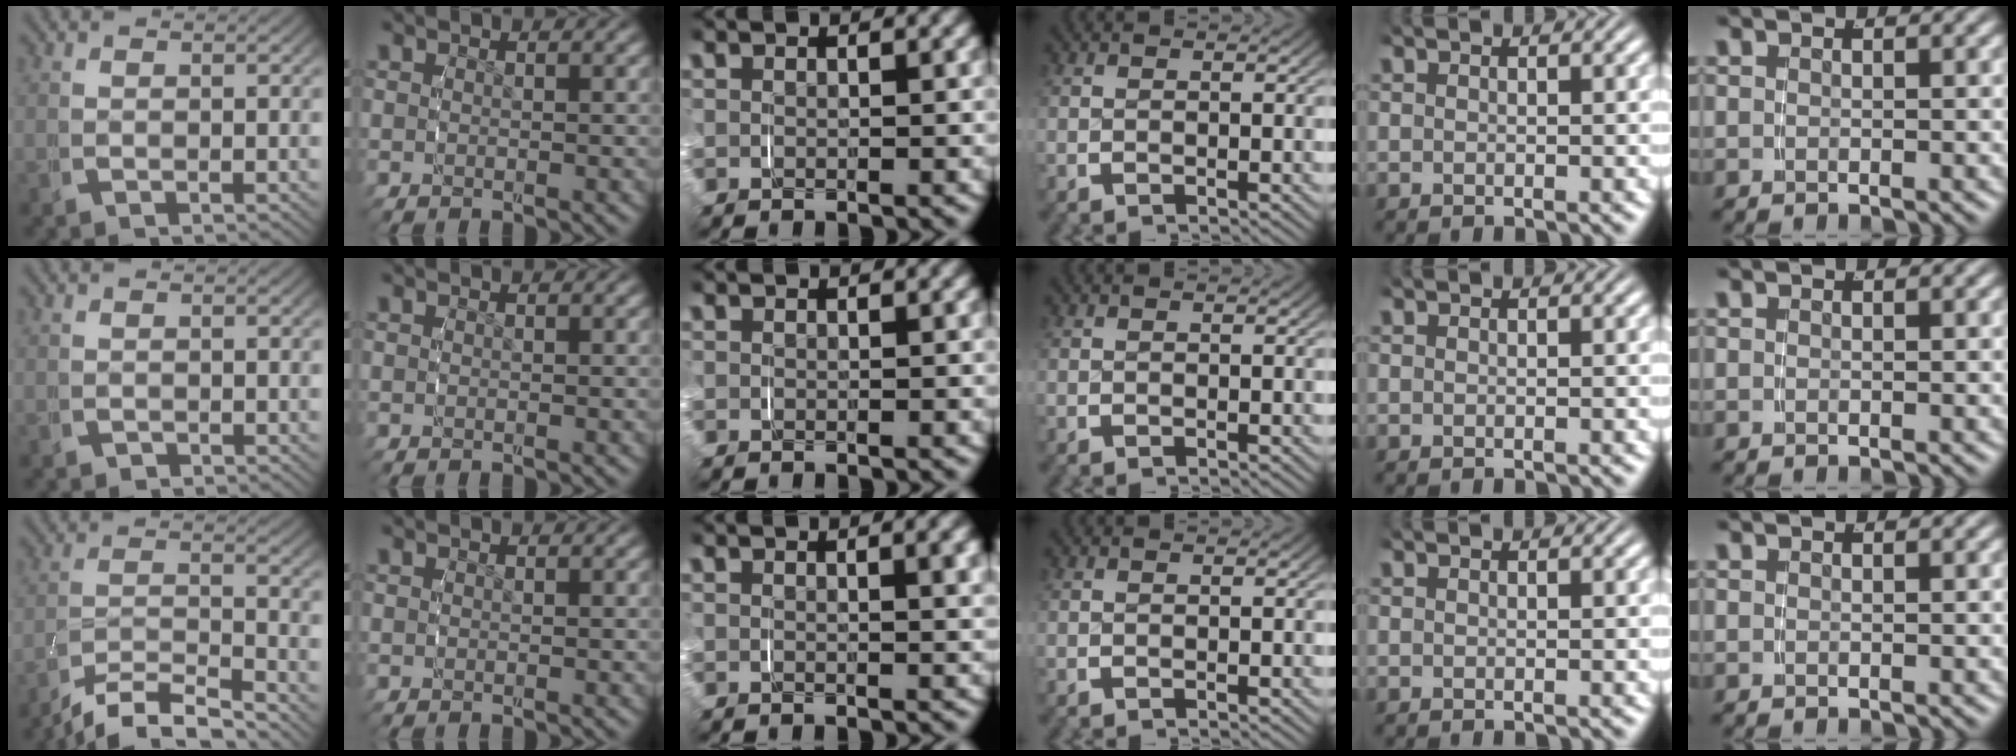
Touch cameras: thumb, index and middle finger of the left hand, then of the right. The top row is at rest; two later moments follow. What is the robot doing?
{"motion": "grasp_and_lifting", "object": "measuring cup"}